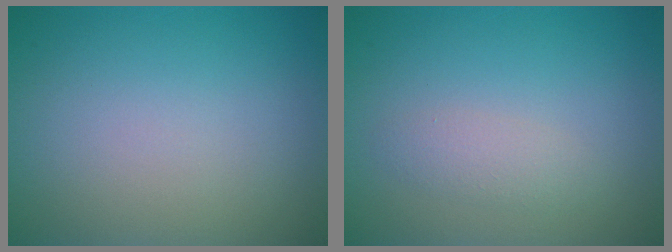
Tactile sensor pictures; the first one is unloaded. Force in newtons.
{"total": 1.5, "press": 1.5, "slide": 0.1}